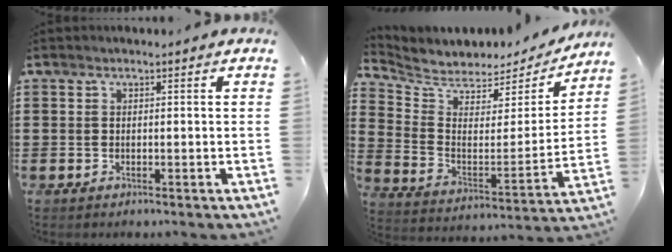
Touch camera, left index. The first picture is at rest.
{"total": 4.9, "force": [4.6, 1.7, 0.5], "torque": [-0.044, -0.044, 0.076]}